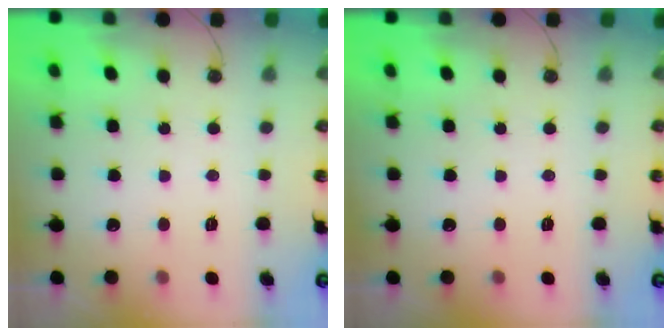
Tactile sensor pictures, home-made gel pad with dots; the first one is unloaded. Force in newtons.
{"total": 0.0}